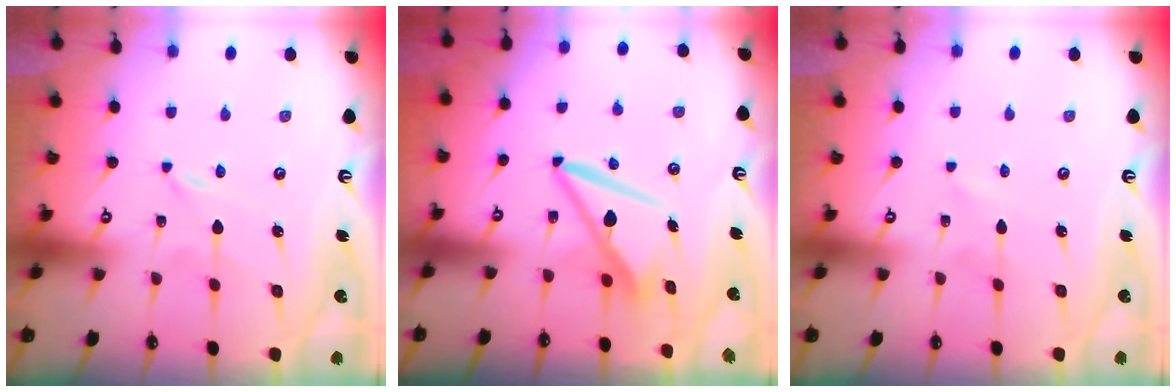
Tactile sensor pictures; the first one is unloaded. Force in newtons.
{"total": 8.5, "press": 8.5, "slide": 1.1}
{"total": 1.0, "press": 1.0, "slide": 0.1}